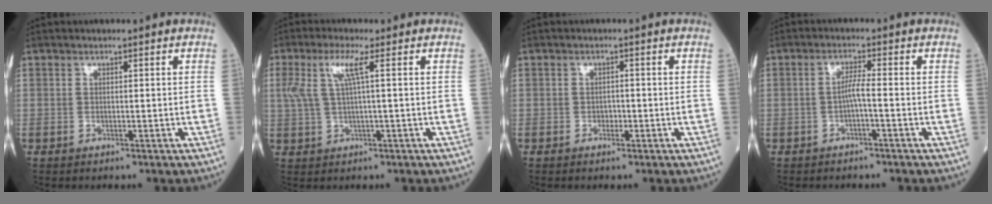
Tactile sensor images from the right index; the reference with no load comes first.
{"total": 4.7, "force": [1.6, 0.0, 4.4], "torque": [-0.102, 0.014, 0.037]}
{"total": 1.1, "force": [-0.4, 0.7, 0.7], "torque": [-0.011, 0.002, -0.006]}
{"total": 2.3, "force": [-0.7, -0.2, 2.1], "torque": [-0.038, 0.002, -0.016]}